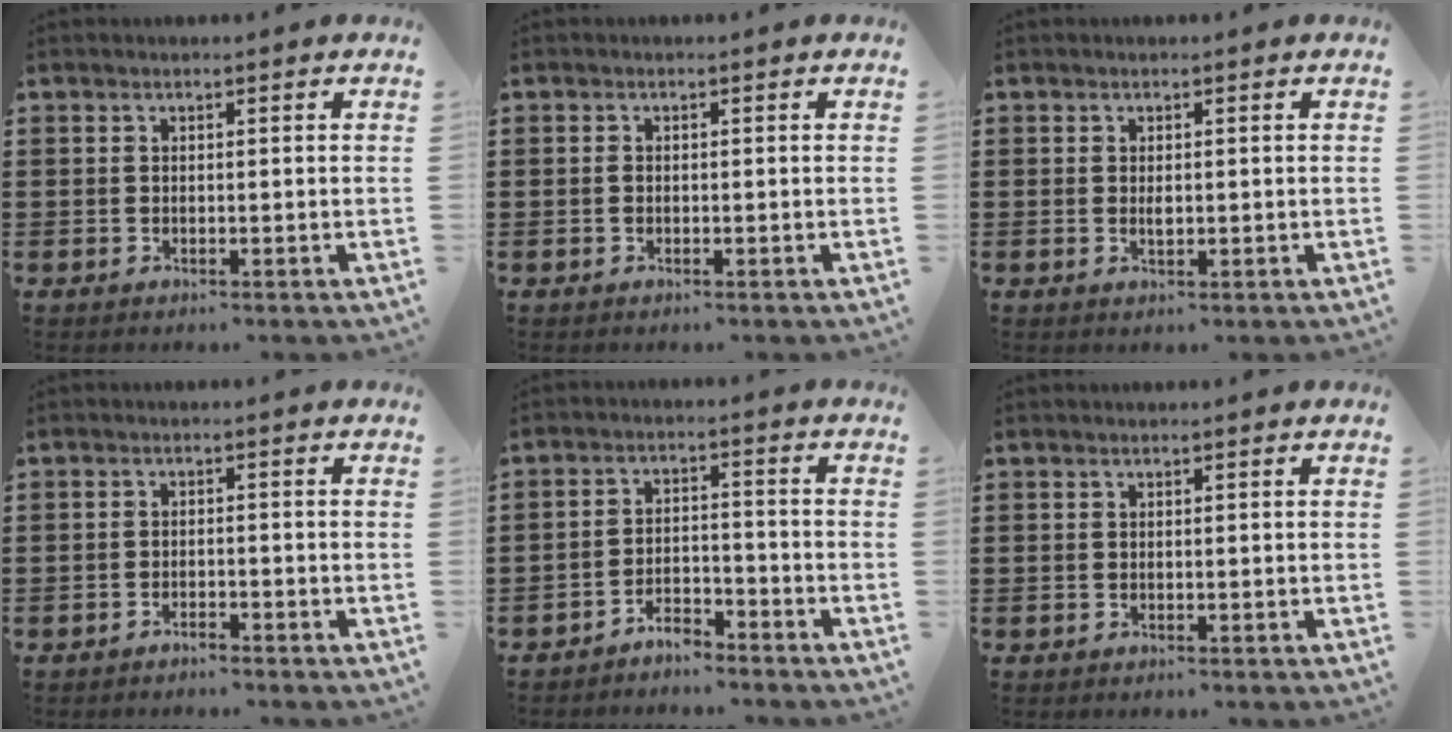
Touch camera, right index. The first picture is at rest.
{"total": 0.8, "force": [-0.2, 0.4, 0.6], "torque": [-0.016, -0.001, -0.003]}
{"total": 1.1, "force": [0.1, 0.5, 1.0], "torque": [-0.020, 0.003, 0.000]}
{"total": 1.4, "force": [-1.4, 0.2, 0.2], "torque": [-0.008, 0.003, -0.028]}
{"total": 3.6, "force": [-3.5, 0.6, 0.3], "torque": [-0.013, 0.006, -0.073]}
{"total": 0.0}